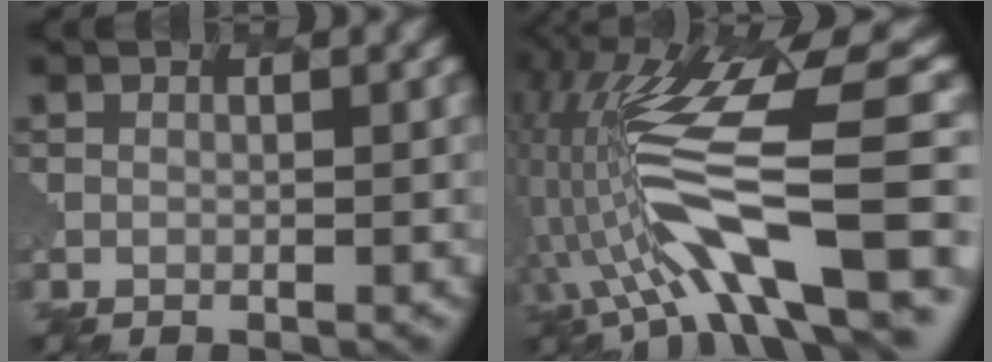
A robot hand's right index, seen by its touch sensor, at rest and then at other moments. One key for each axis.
{"total": 8.5, "fx": -0.3, "fy": 3.1, "fz": 7.9, "tx": -0.179, "ty": 0.034, "tz": -0.038}